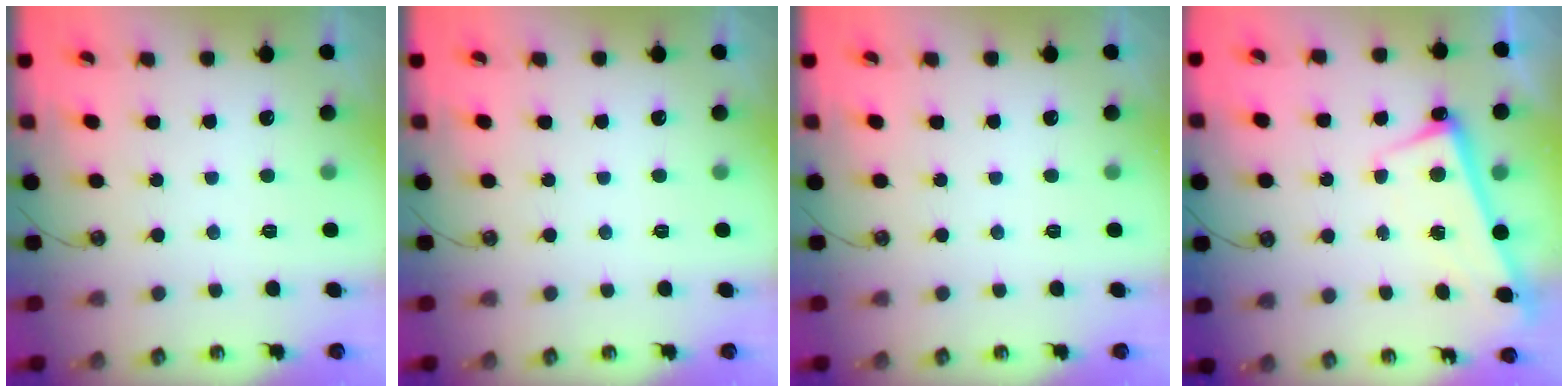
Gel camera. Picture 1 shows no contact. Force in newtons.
{"total": 0.0}
{"total": 0.0}
{"total": 2.8, "press": 2.6, "slide": 0.9}